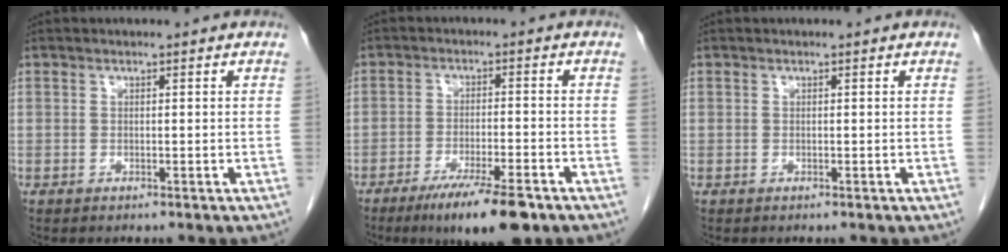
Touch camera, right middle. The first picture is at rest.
{"total": 9.8, "force": [-6.6, 1.4, 7.2], "torque": [-0.115, -0.019, -0.103]}
{"total": 0.0}